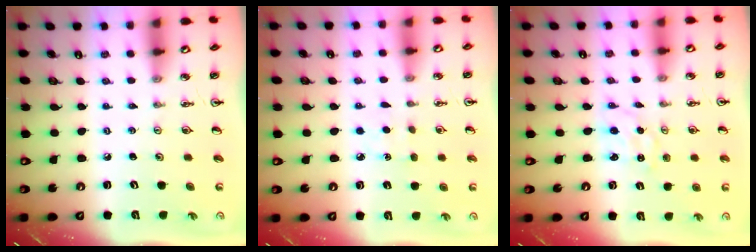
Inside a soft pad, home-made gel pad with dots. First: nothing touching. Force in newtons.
{"total": 2.9, "press": 2.9, "slide": 0.3}
{"total": 0.7, "press": 0.6, "slide": 0.3}